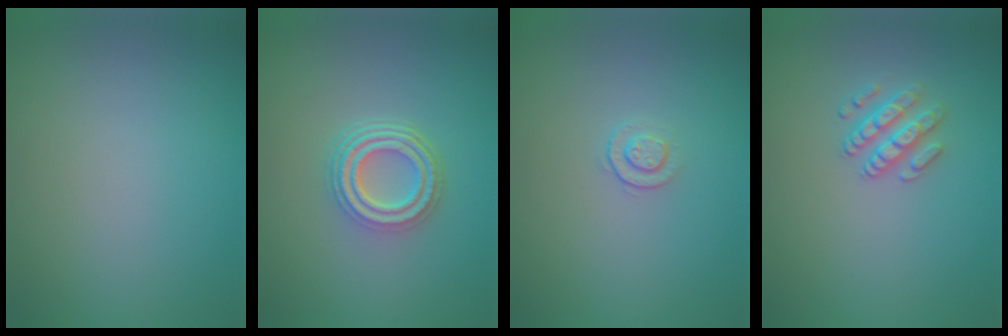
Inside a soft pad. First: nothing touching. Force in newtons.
{"total": 4.8, "press": 3.4, "slide": 3.4}
{"total": 1.1, "press": 0.7, "slide": 0.9}
{"total": 2.5, "press": 2.5, "slide": 0.4}